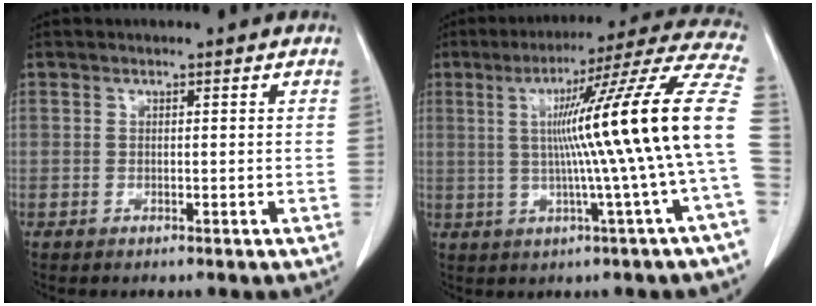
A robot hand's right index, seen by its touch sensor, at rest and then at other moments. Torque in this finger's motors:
{"motor_torque": [2.14, 0.00, 1.05, 0.21]}